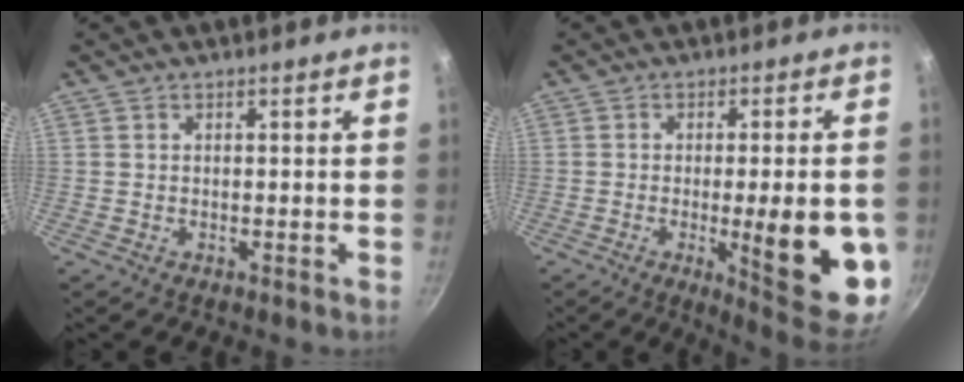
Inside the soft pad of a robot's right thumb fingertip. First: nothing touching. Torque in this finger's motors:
{"motor_torque": [2.39, 2.52, 1.67, -0.50, 0.16]}